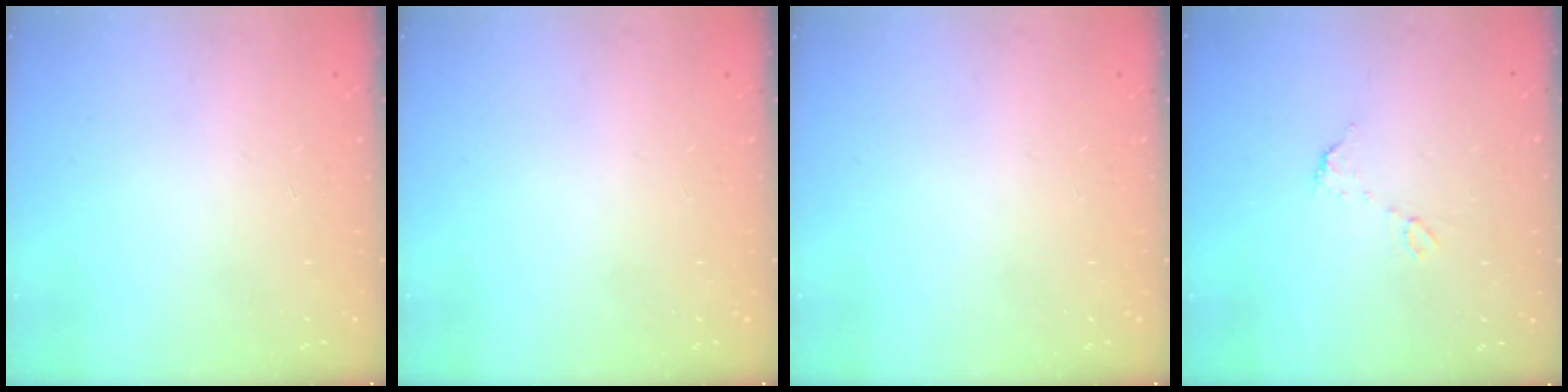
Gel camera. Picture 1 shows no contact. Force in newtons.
{"total": 0.0}
{"total": 0.0}
{"total": 5.0, "press": 4.9, "slide": 0.4}